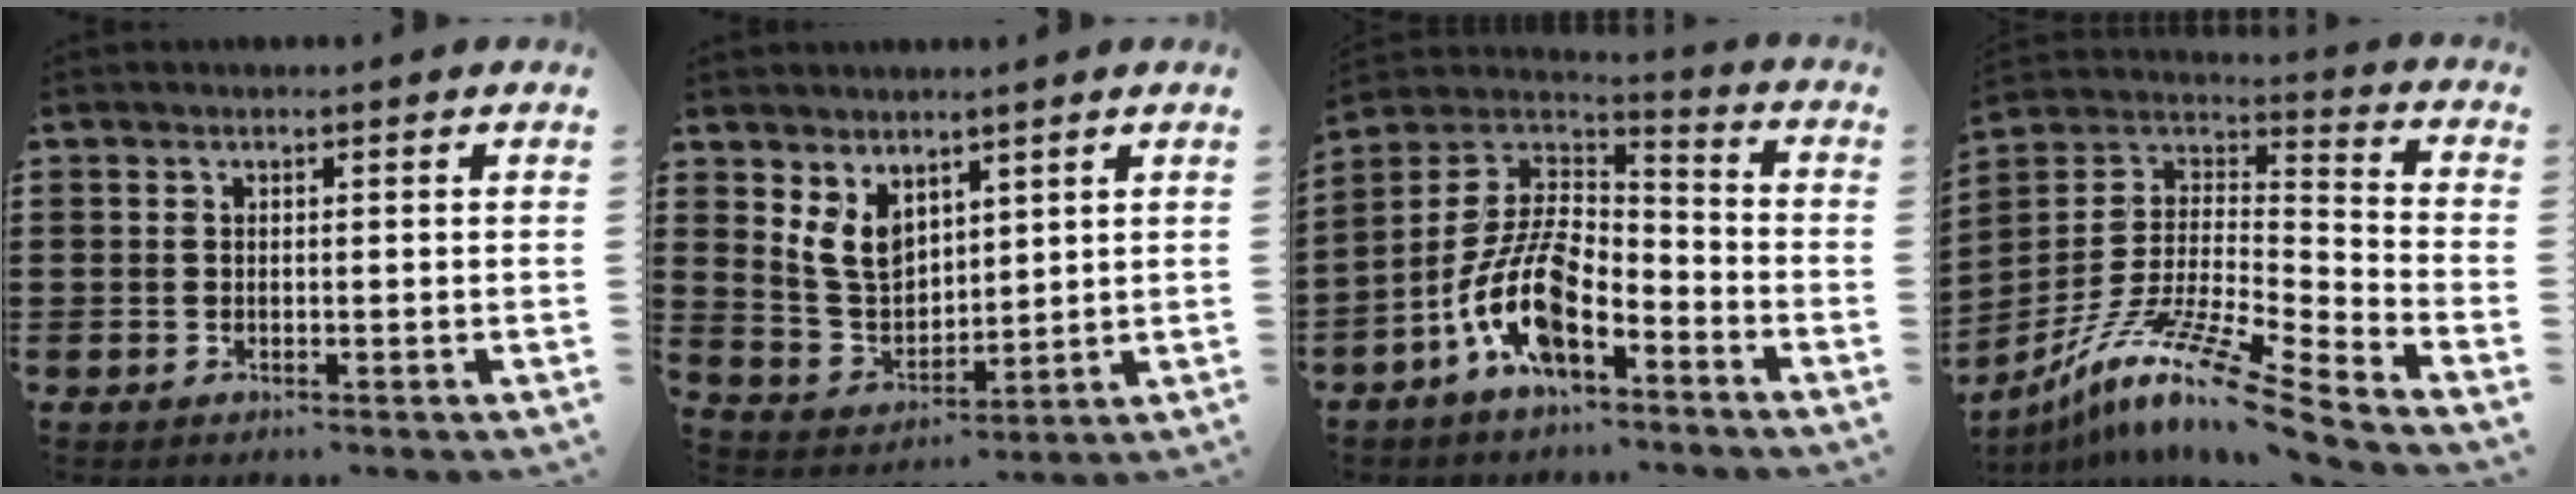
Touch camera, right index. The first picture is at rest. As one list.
[{"total": 6.5, "force": [3.8, 4.1, 3.2], "torque": [-0.088, -0.004, 0.070]}, {"total": 12.1, "force": [-6.2, 5.0, 9.0], "torque": [-0.215, -0.005, -0.127]}, {"total": 12.9, "force": [-9.9, 0.3, 8.3], "torque": [-0.168, 0.001, -0.195]}]